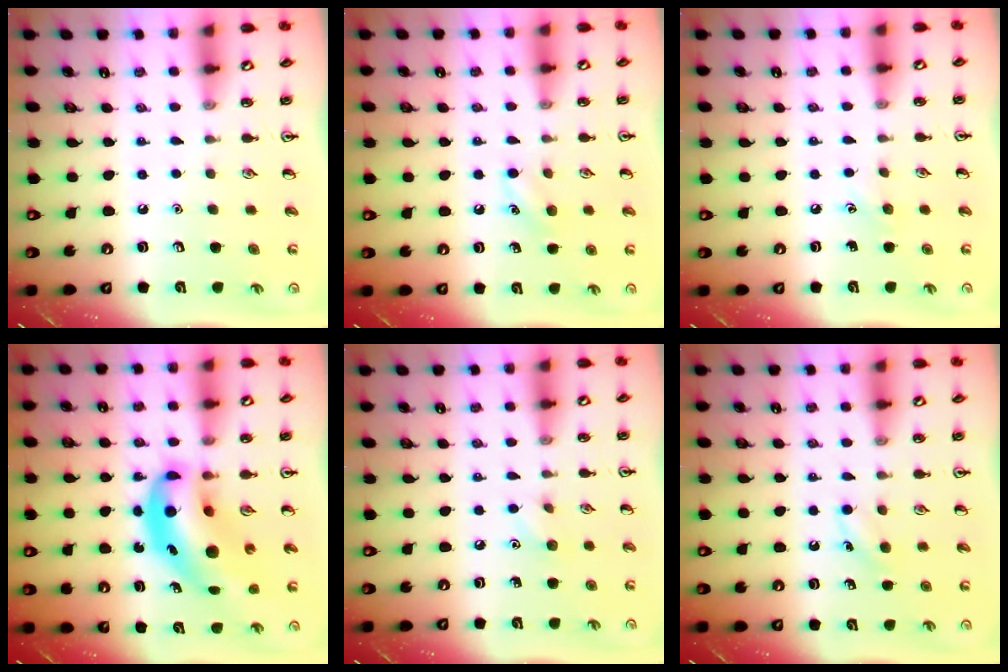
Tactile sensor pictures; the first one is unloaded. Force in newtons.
{"total": 5.7, "press": 5.4, "slide": 1.8}
{"total": 5.0, "press": 4.7, "slide": 1.7}
{"total": 14.1, "press": 13.5, "slide": 4.0}
{"total": 4.9, "press": 4.6, "slide": 1.6}
{"total": 3.8, "press": 3.6, "slide": 1.2}